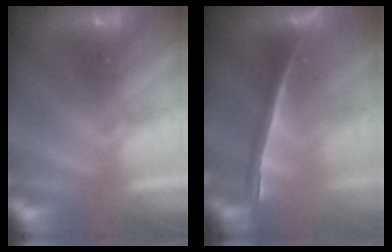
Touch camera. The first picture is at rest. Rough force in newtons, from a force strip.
{"total": 1.5}